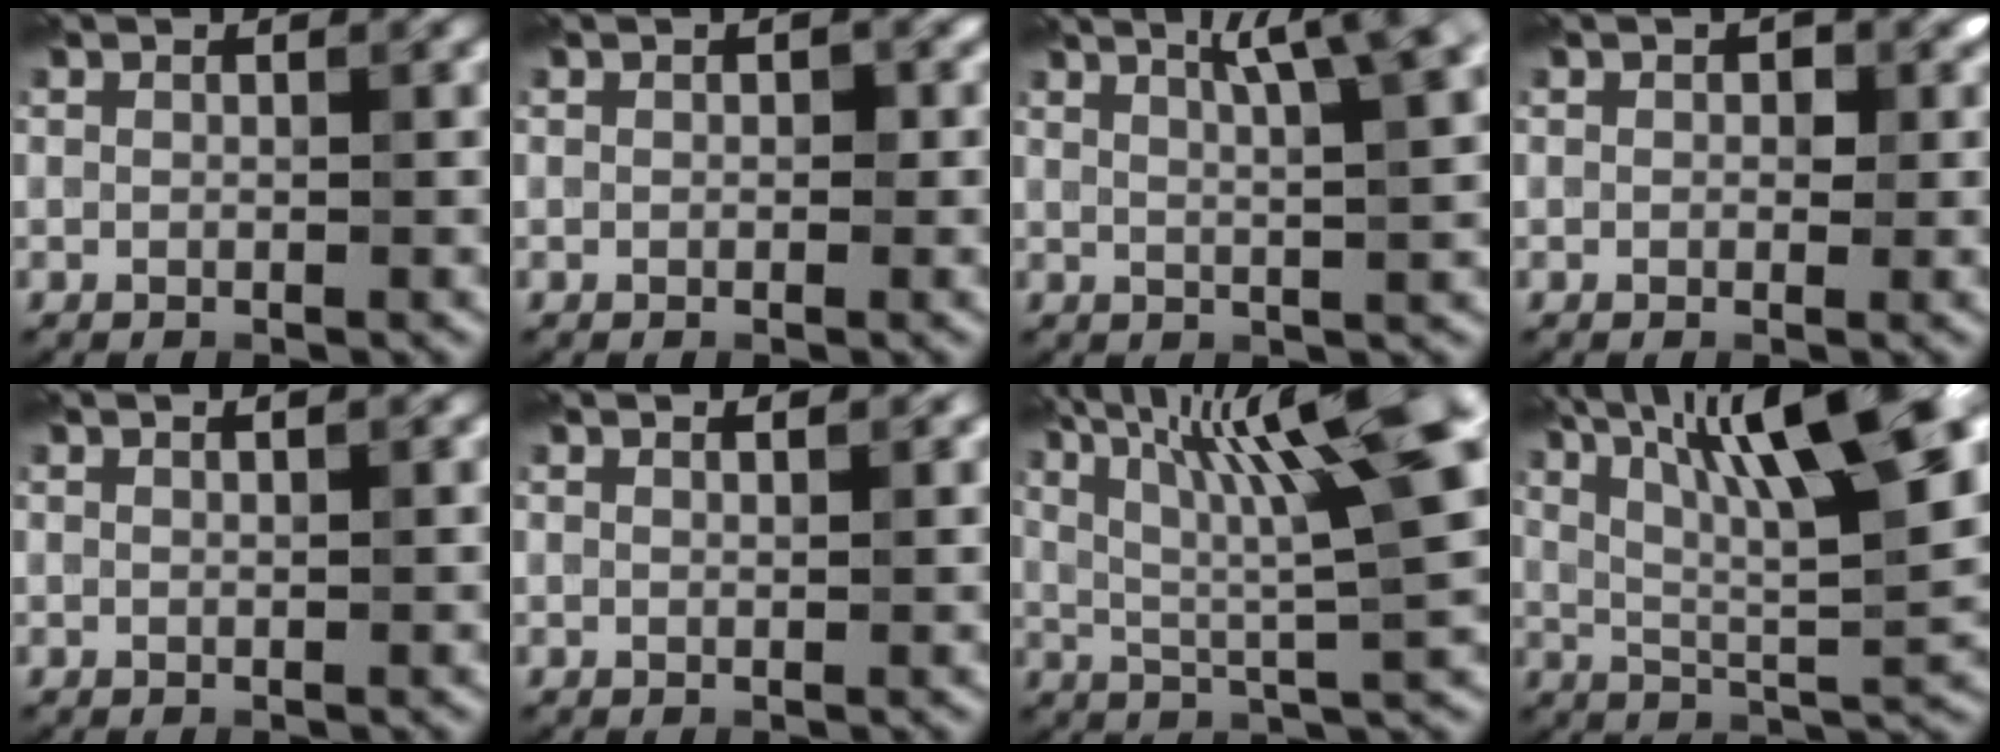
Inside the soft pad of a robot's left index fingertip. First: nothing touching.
{"total": 0.8, "force": [0.1, 0.6, 0.5], "torque": [-0.003, -0.003, -0.001]}
{"total": 7.8, "force": [4.1, 2.1, 6.2], "torque": [-0.061, 0.035, 0.035]}
{"total": 1.4, "force": [0.3, 1.1, 0.8], "torque": [-0.008, -0.001, 0.001]}
{"total": 0.6, "force": [0.4, 0.1, 0.4], "torque": [-0.003, 0.001, 0.006]}
{"total": 0.8, "force": [0.7, 0.2, 0.4], "torque": [-0.006, 0.002, 0.012]}
{"total": 12.9, "force": [5.0, 2.4, 11.7], "torque": [-0.198, 0.020, 0.086]}
{"total": 14.8, "force": [6.6, 4.0, 12.6], "torque": [-0.212, 0.021, 0.112]}